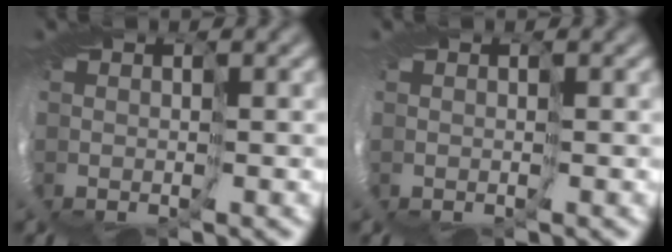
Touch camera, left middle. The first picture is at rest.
{"total": 0.0}